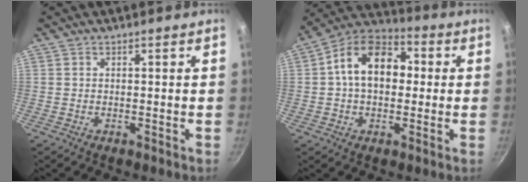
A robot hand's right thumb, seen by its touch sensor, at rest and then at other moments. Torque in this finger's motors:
{"motor_torque": [0.51, 2.96, 1.03, -0.17, 0.11]}